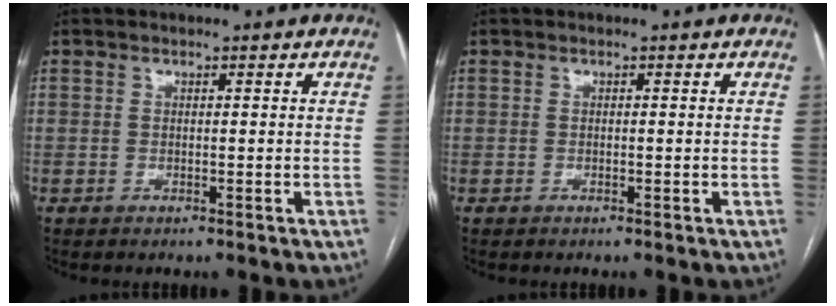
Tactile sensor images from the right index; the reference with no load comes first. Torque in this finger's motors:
{"motor_torque": [0.01, 0.00, 0.00, 0.00]}